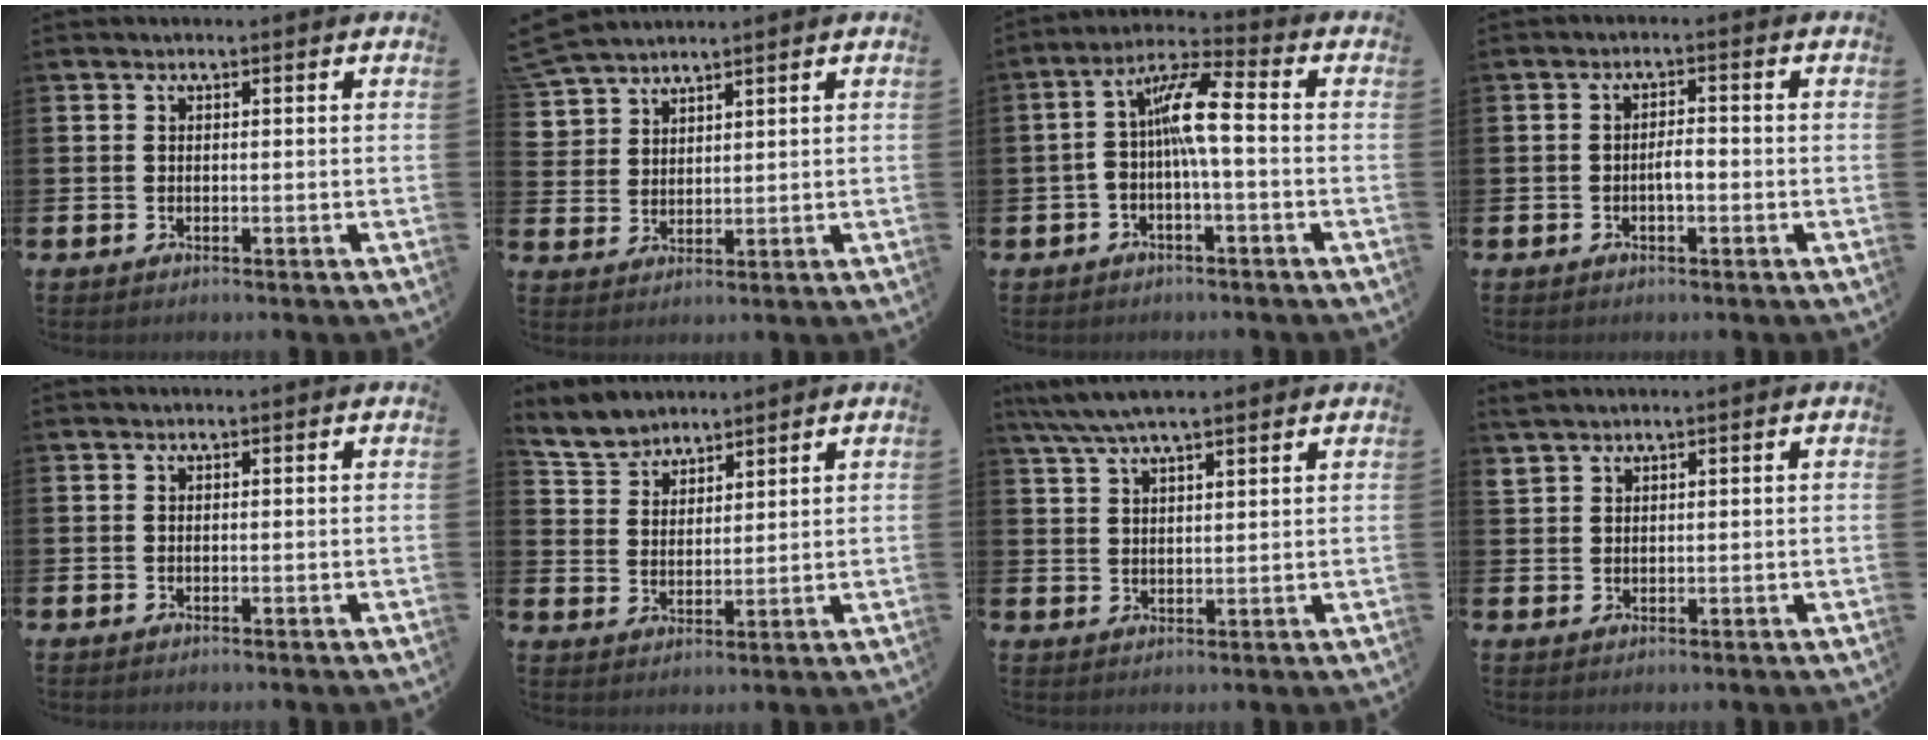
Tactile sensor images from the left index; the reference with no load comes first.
{"total": 5.0, "force": [4.8, 1.4, 0.2], "torque": [-0.021, -0.019, 0.091]}
{"total": 7.7, "force": [0.1, 2.0, 7.4], "torque": [-0.149, 0.000, -0.003]}
{"total": 1.9, "force": [-0.6, 0.7, 1.6], "torque": [-0.024, 0.002, -0.014]}
{"total": 0.0}
{"total": 4.6, "force": [4.4, 1.3, -0.4], "torque": [-0.011, -0.020, 0.080]}
{"total": 6.1, "force": [5.4, 1.2, 2.7], "torque": [-0.065, -0.013, 0.098]}
{"total": 2.0, "force": [2.0, 0.5, 0.0], "torque": [0.005, -0.005, 0.036]}